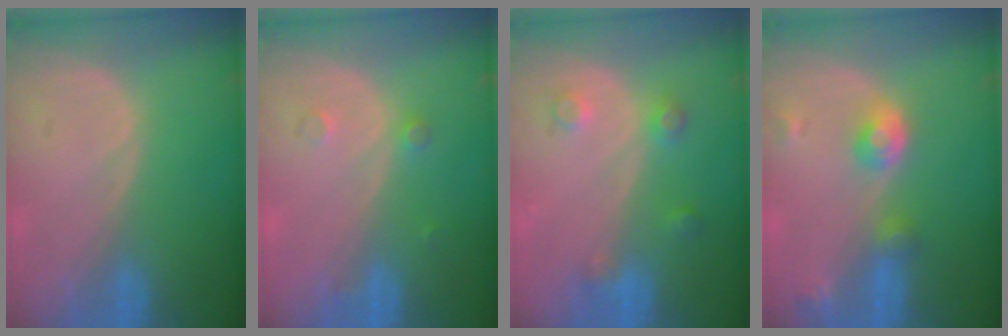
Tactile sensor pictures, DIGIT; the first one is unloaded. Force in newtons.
{"total": 1.5, "press": 1.5, "slide": 0.1}
{"total": 3.6, "press": 3.3, "slide": 1.6}
{"total": 4.6, "press": 4.1, "slide": 2.0}